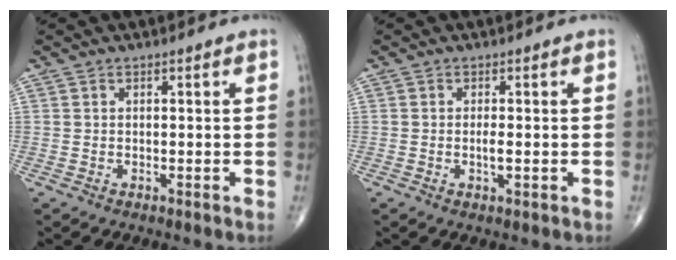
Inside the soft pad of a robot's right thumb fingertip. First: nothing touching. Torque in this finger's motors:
{"motor_torque": [1.88, 3.13, 0.42, 0.06, 0.04]}